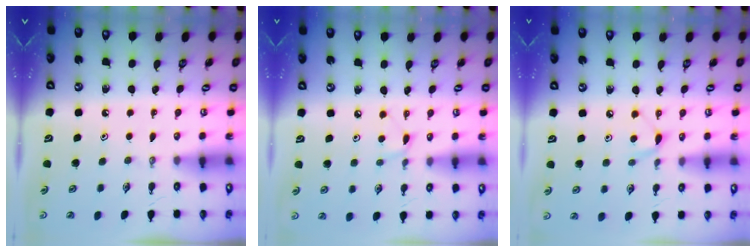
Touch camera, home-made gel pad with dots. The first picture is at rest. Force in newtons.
{"total": 4.8, "press": 4.7, "slide": 0.6}
{"total": 5.3, "press": 5.3, "slide": 0.7}